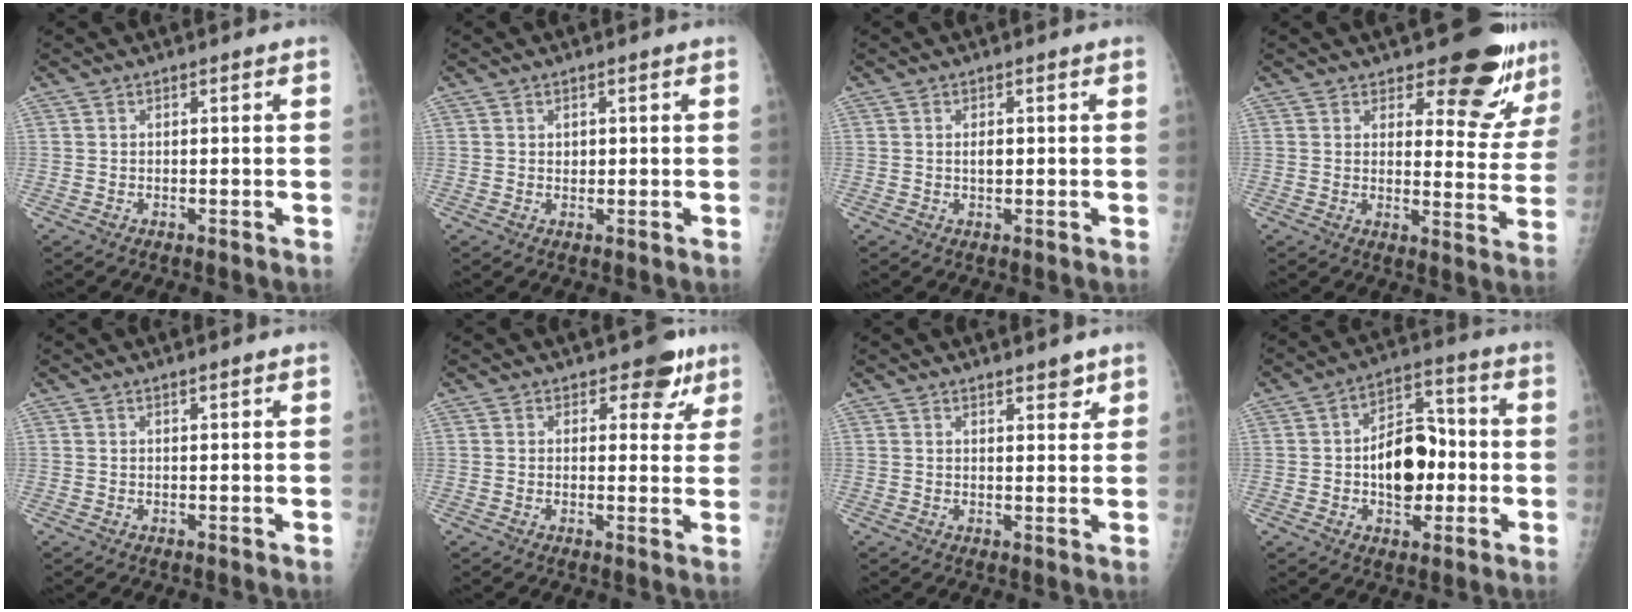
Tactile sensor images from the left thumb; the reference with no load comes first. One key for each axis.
{"total": 1.2, "fx": 0.3, "fy": 1.0, "fz": 0.7, "tx": -0.003, "ty": 0.000, "tz": 0.006}
{"total": 1.7, "fx": 0.1, "fy": 0.8, "fz": 1.5, "tx": -0.023, "ty": 0.000, "tz": 0.002}
{"total": 13.0, "fx": 10.5, "fy": 4.8, "fz": 6.0, "tx": -0.034, "ty": -0.087, "tz": 0.122}
{"total": 0.8, "fx": 0.6, "fy": 0.1, "fz": 0.5, "tx": -0.006, "ty": -0.001, "tz": 0.009}
{"total": 5.4, "fx": 3.4, "fy": 3.3, "fz": 2.5, "tx": 0.008, "ty": -0.014, "tz": 0.038}
{"total": 3.2, "fx": 2.4, "fy": 1.1, "fz": 1.8, "tx": -0.012, "ty": -0.014, "tz": 0.031}
{"total": 12.8, "fx": -1.2, "fy": 8.4, "fz": 9.5, "tx": -0.102, "ty": 0.032, "tz": -0.022}